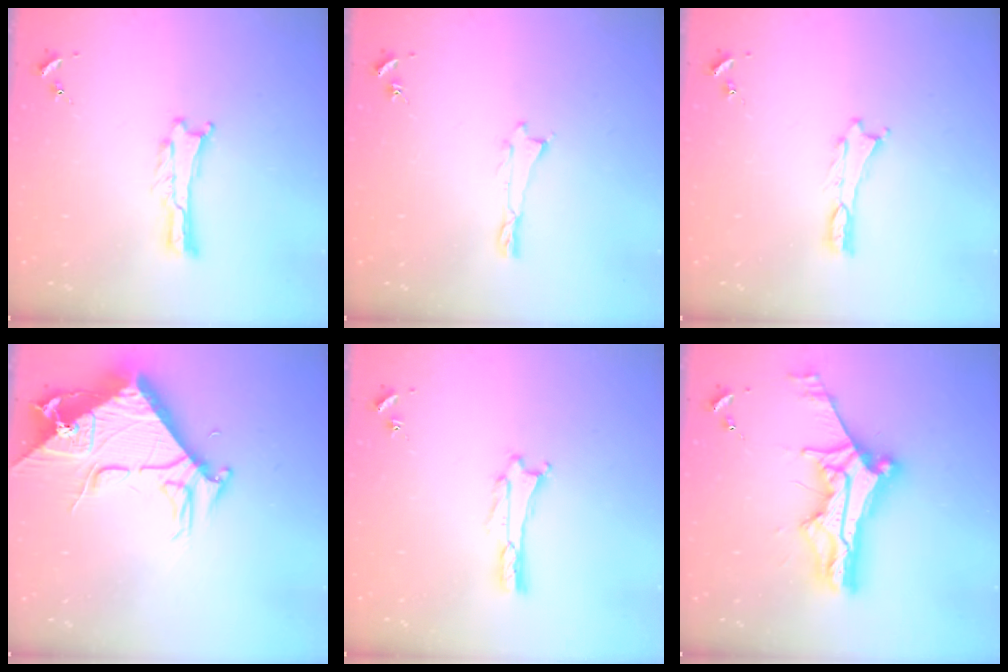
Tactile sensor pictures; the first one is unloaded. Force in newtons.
{"total": 0.0}
{"total": 0.0}
{"total": 9.8, "press": 9.8, "slide": 1.1}
{"total": 1.8, "press": 1.8, "slide": 0.2}
{"total": 12.3, "press": 12.2, "slide": 1.0}